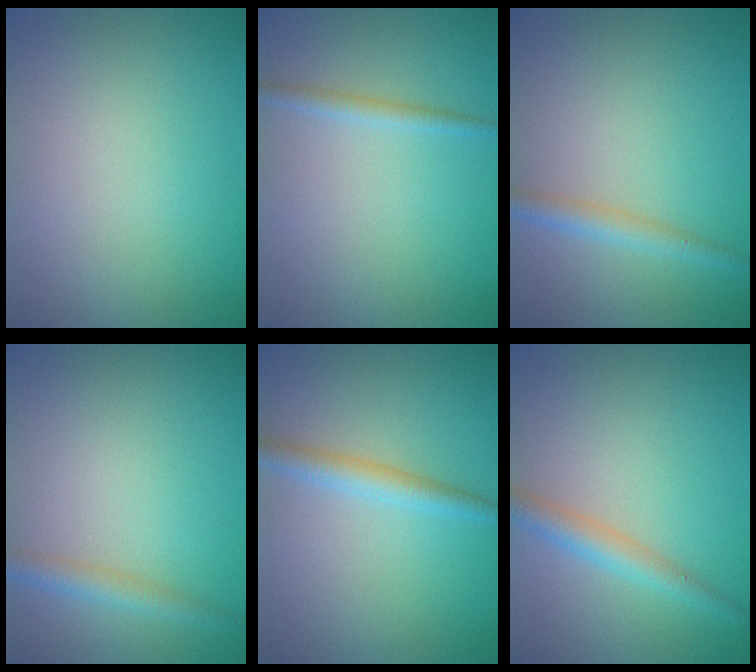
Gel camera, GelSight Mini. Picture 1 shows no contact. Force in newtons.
{"total": 1.3, "press": 1.3, "slide": 0.1}
{"total": 2.0, "press": 2.0, "slide": 0.0}
{"total": 2.2, "press": 2.2, "slide": 0.1}
{"total": 2.3, "press": 2.3, "slide": 0.0}
{"total": 2.4, "press": 2.4, "slide": 0.1}